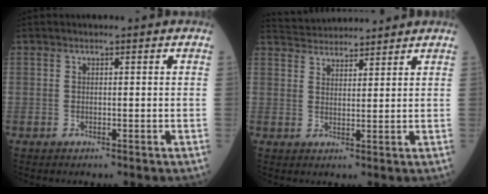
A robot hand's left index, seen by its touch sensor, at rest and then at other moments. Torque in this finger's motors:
{"motor_torque": [1.01, -1.13, 0.14, 0.04]}